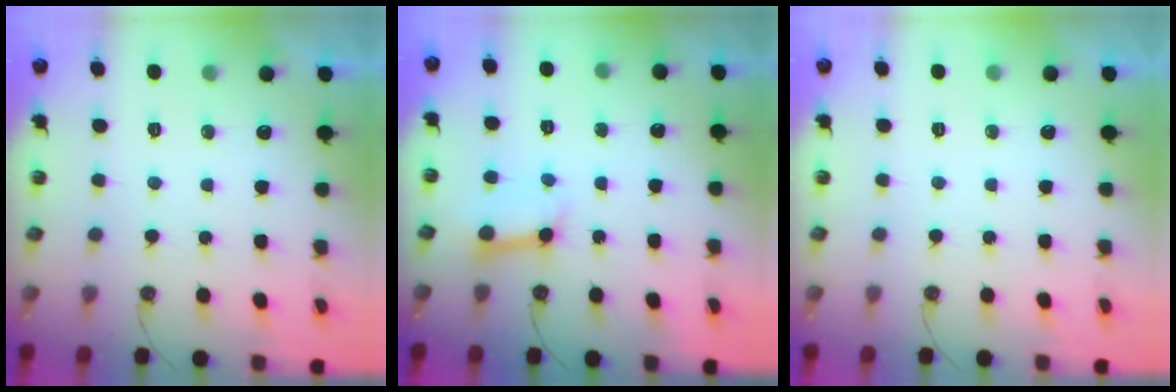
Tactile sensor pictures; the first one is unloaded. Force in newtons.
{"total": 6.5, "press": 6.4, "slide": 0.9}
{"total": 0.0}